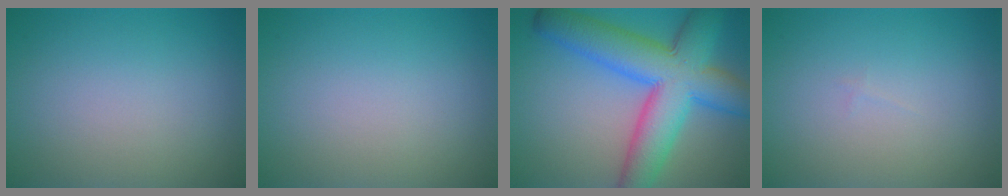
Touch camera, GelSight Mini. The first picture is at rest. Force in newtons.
{"total": 0.0}
{"total": 10.8, "press": 10.8, "slide": 0.3}
{"total": 0.0}